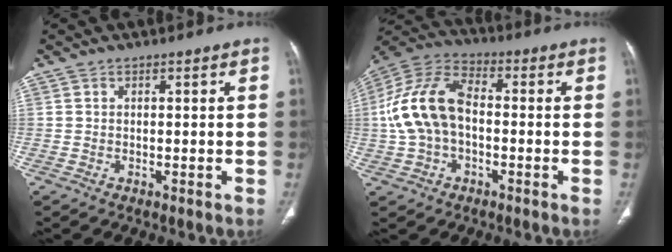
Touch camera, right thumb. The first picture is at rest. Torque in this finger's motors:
{"motor_torque": [0.78, 2.24, 0.96, -0.87, 0.37]}